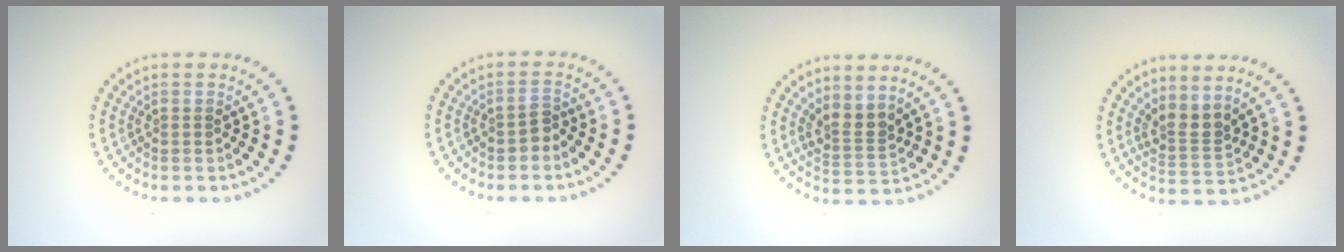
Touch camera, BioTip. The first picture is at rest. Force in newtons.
{"total": 1.3, "press": 1.1, "slide": 0.7}
{"total": 2.6, "press": 1.9, "slide": 1.7}
{"total": 2.7, "press": 1.8, "slide": 1.9}